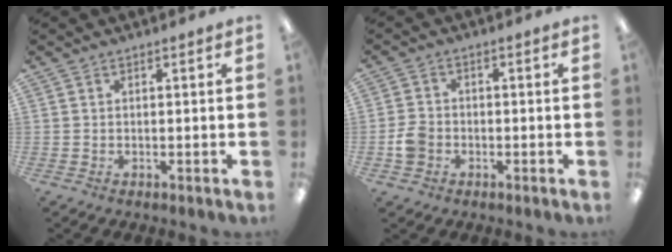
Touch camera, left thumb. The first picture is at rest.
{"total": 4.3, "force": [-1.6, 3.4, 2.1], "torque": [-0.040, 0.008, -0.029]}